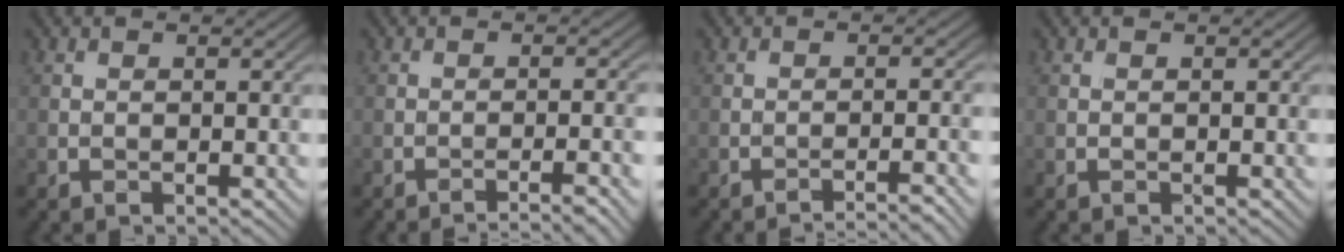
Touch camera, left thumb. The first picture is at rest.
{"total": 4.2, "force": [-2.8, 0.0, 3.1], "torque": [-0.045, 0.006, -0.040]}
{"total": 3.4, "force": [-2.8, -0.4, 1.9], "torque": [-0.023, 0.013, -0.046]}
{"total": 0.0}